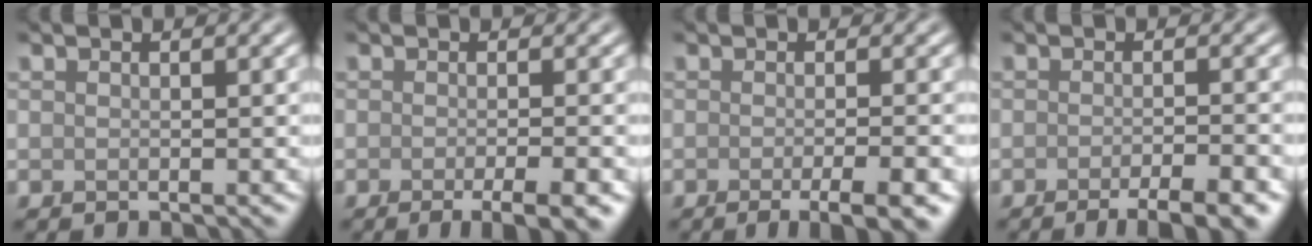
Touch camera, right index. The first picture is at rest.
{"total": 4.2, "force": [-1.8, 1.0, 3.7], "torque": [-0.041, -0.005, -0.023]}
{"total": 4.7, "force": [-2.0, 1.2, 4.1], "torque": [-0.046, -0.007, -0.024]}
{"total": 5.0, "force": [-3.0, 1.1, 3.9], "torque": [-0.045, -0.001, -0.042]}